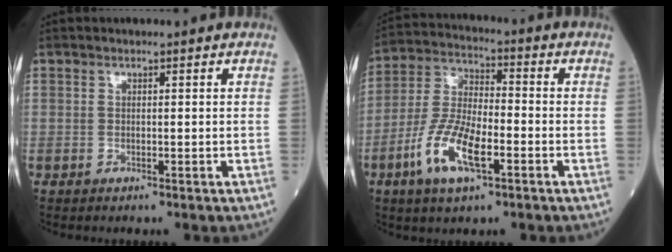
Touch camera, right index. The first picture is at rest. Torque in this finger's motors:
{"motor_torque": [0.48, -0.39, 0.25, 0.08]}